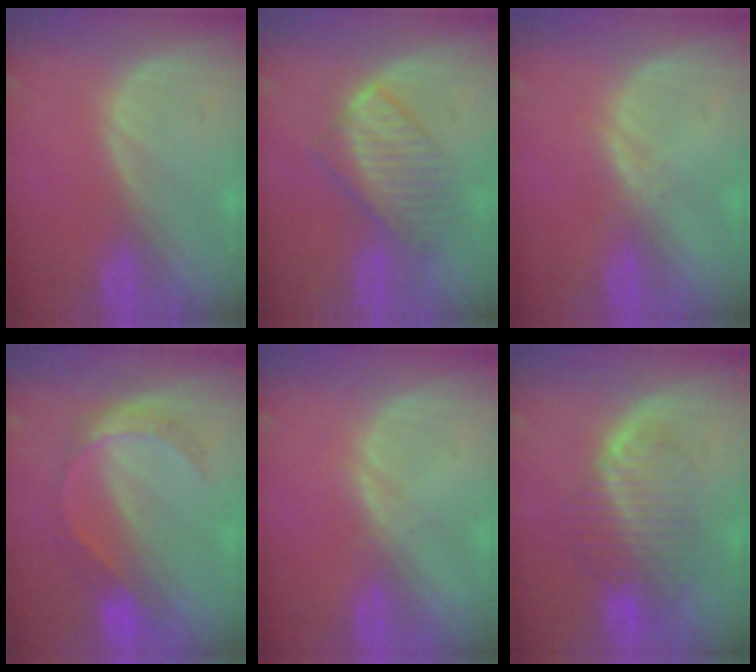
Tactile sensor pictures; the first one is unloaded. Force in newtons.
{"total": 6.5, "press": 6.3, "slide": 1.7}
{"total": 1.1, "press": 1.1, "slide": 0.1}
{"total": 5.2, "press": 4.9, "slide": 1.7}
{"total": 0.6, "press": 0.6, "slide": 0.1}
{"total": 8.1, "press": 7.2, "slide": 3.8}